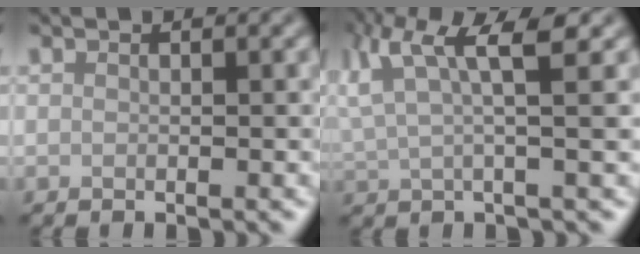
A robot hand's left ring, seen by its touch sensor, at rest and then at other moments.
{"total": 6.2, "force": [3.0, 1.3, 5.2], "torque": [-0.110, 0.010, 0.060]}